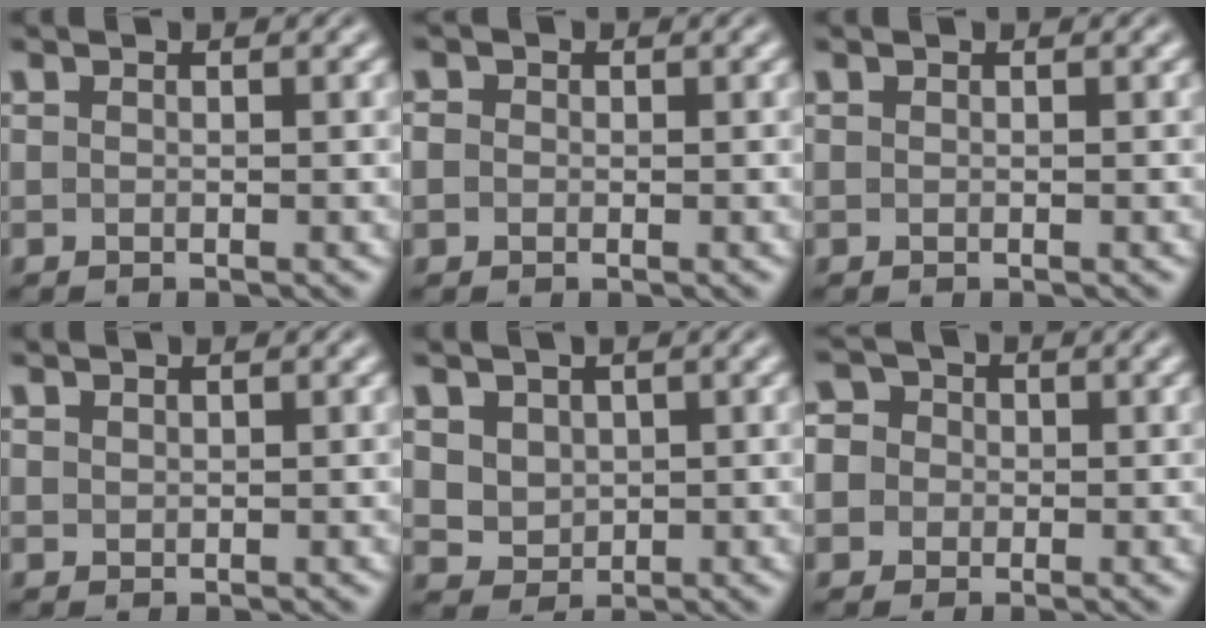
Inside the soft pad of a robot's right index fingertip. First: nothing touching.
{"total": 1.6, "force": [-0.2, 1.4, 0.6], "torque": [-0.018, -0.006, -0.004]}
{"total": 0.0}
{"total": 1.1, "force": [0.8, -0.7, -0.1], "torque": [0.011, -0.002, 0.024]}
{"total": 3.7, "force": [1.0, 3.2, 1.5], "torque": [-0.054, -0.028, 0.036]}
{"total": 7.5, "force": [0.5, 6.8, 3.2], "torque": [-0.079, -0.010, -0.001]}